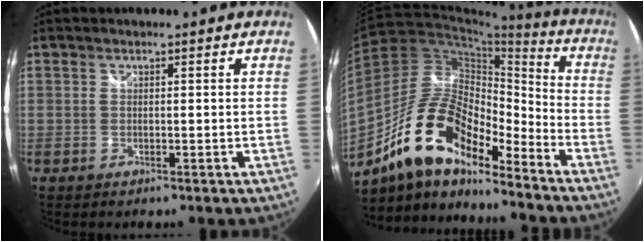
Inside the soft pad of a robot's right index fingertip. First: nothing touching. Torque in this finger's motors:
{"motor_torque": [1.01, -1.13, 1.05, 0.21]}